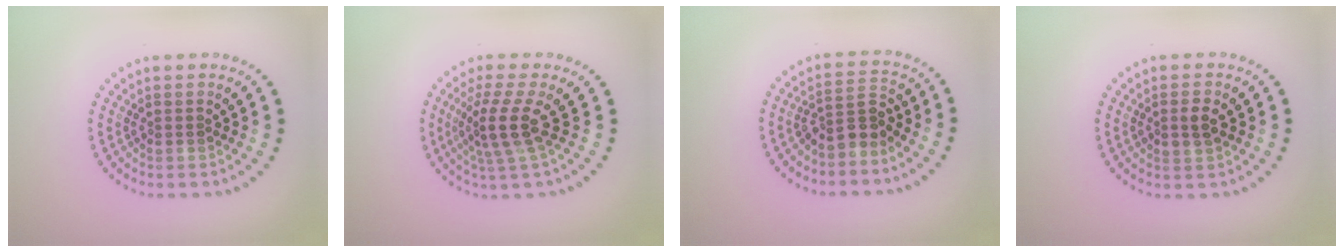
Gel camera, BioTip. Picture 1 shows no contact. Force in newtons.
{"total": 3.7, "press": 2.8, "slide": 2.4}
{"total": 2.6, "press": 2.2, "slide": 1.5}
{"total": 1.9, "press": 1.9, "slide": 0.2}